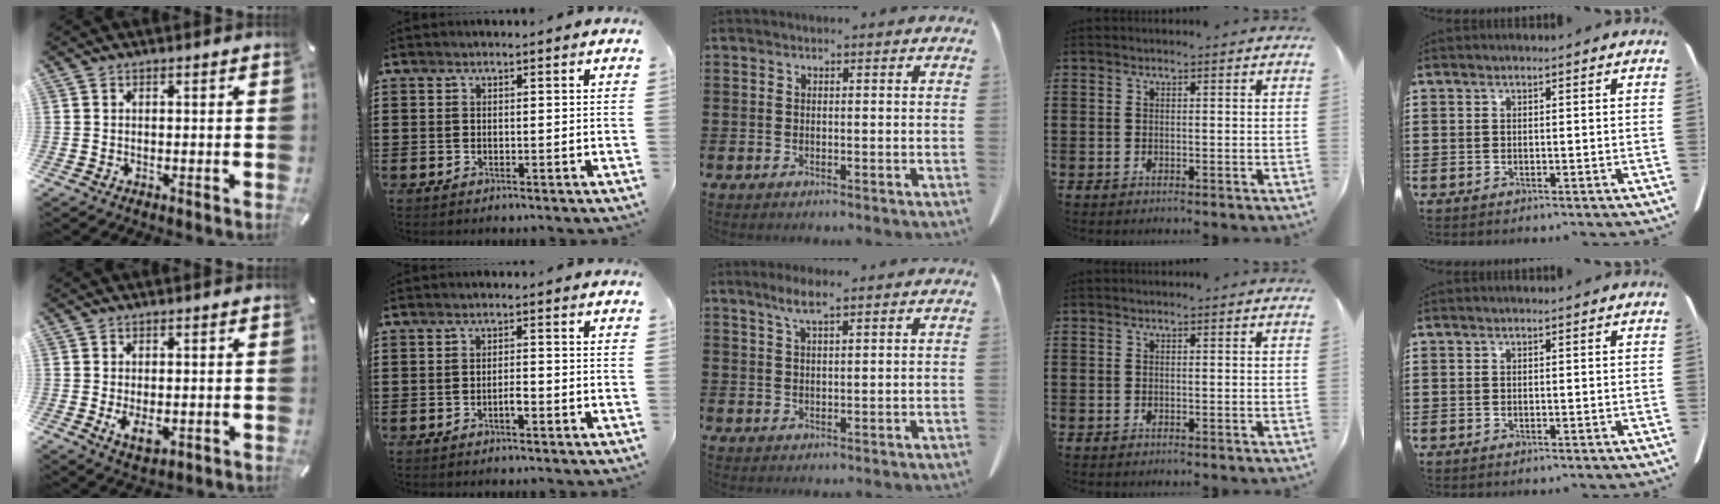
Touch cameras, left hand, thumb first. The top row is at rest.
{"thumb": {"total": 4.3, "force": [-0.7, 2.5, 3.5], "torque": [-0.078, -0.009, -0.017]}, "index": {"total": 1.9, "force": [-0.9, 0.5, 1.6], "torque": [-0.030, 0.002, -0.016]}, "middle": {"total": 3.4, "force": [2.3, 0.5, 2.5], "torque": [-0.054, 0.004, 0.040]}}